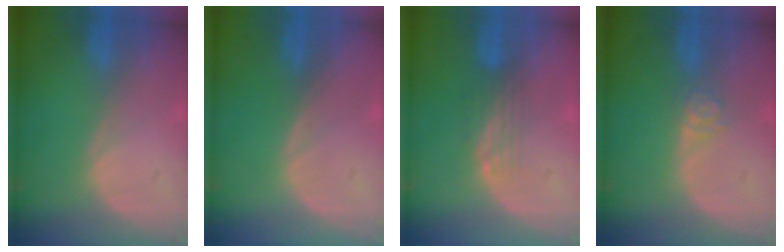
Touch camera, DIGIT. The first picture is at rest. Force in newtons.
{"total": 0.0}
{"total": 3.3, "press": 2.7, "slide": 1.9}
{"total": 3.0, "press": 2.5, "slide": 1.7}